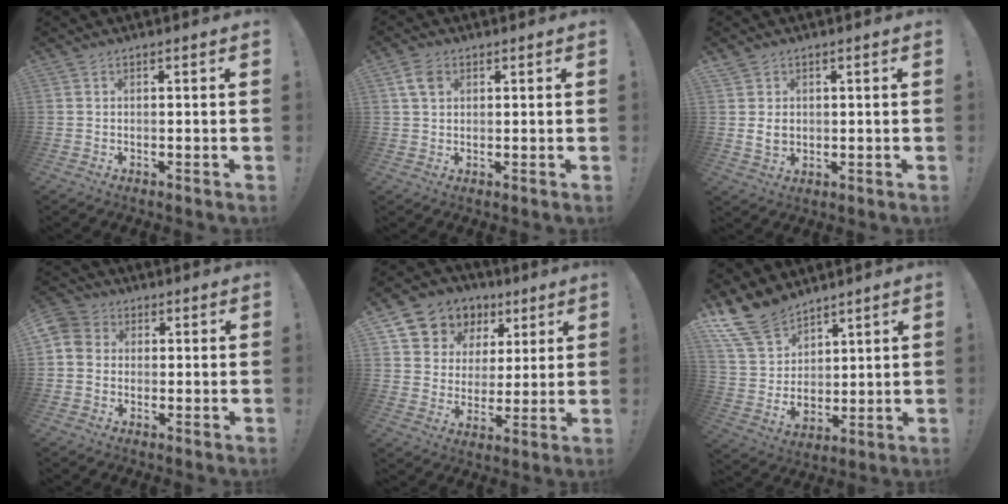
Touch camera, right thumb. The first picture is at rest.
{"total": 4.9, "force": [1.9, 3.4, 3.0], "torque": [-0.050, 0.004, 0.038]}
{"total": 4.2, "force": [0.8, 3.4, 2.3], "torque": [-0.021, -0.002, 0.015]}
{"total": 6.1, "force": [0.2, 5.6, 2.3], "torque": [-0.041, 0.011, 0.005]}
{"total": 9.7, "force": [5.1, 8.1, 1.7], "torque": [-0.031, -0.038, 0.108]}
{"total": 15.2, "force": [10.9, 9.0, 5.5], "torque": [-0.114, -0.074, 0.215]}